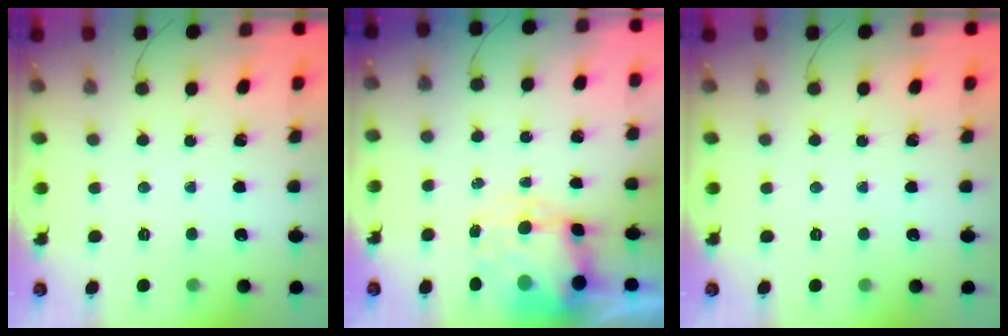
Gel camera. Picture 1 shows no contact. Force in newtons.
{"total": 8.3, "press": 8.1, "slide": 2.0}
{"total": 0.0}